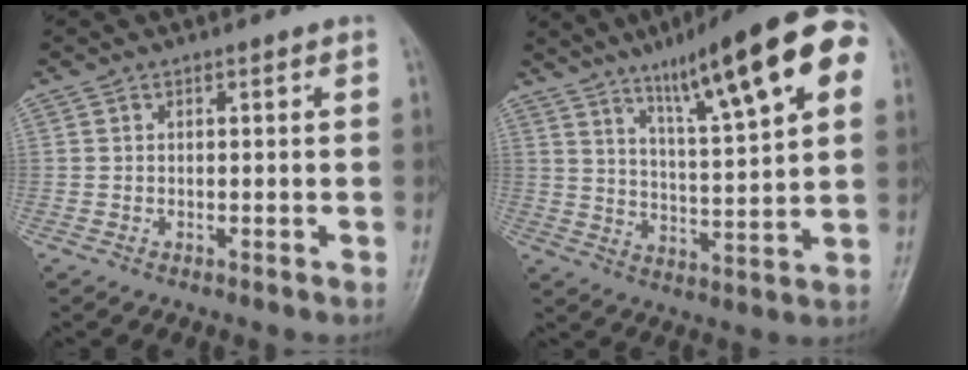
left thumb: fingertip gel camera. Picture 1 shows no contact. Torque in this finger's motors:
{"motor_torque": [0.56, 0.57, 1.76, -1.02, 0.19]}